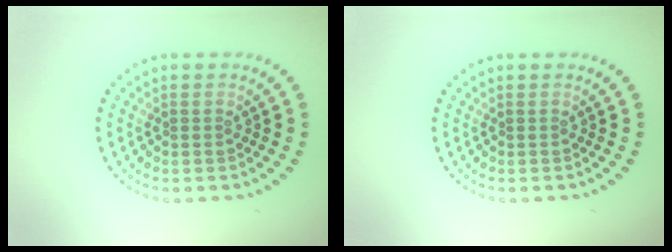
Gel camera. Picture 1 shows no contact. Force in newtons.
{"total": 0.0}